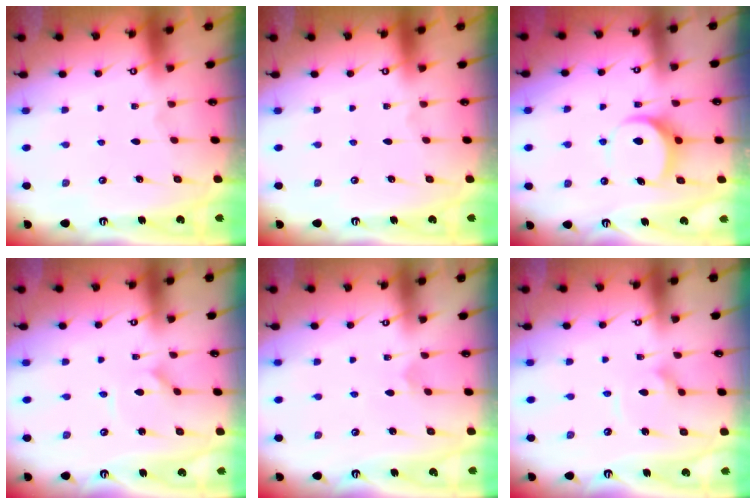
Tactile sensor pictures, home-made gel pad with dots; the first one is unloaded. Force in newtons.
{"total": 0.0}
{"total": 8.5, "press": 8.4, "slide": 1.0}
{"total": 1.7, "press": 1.6, "slide": 0.3}
{"total": 3.0, "press": 3.0, "slide": 0.2}
{"total": 5.1, "press": 5.1, "slide": 0.4}